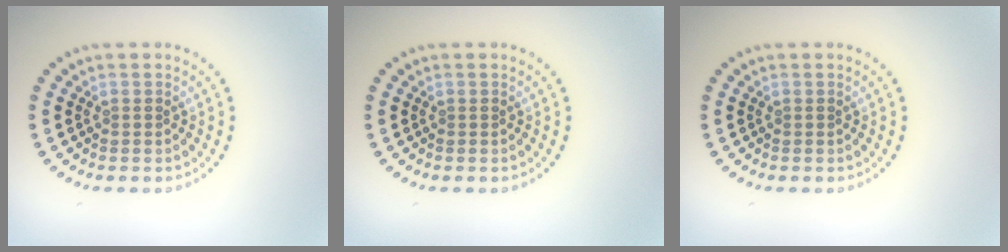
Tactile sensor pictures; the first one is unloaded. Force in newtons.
{"total": 0.0}
{"total": 0.0}